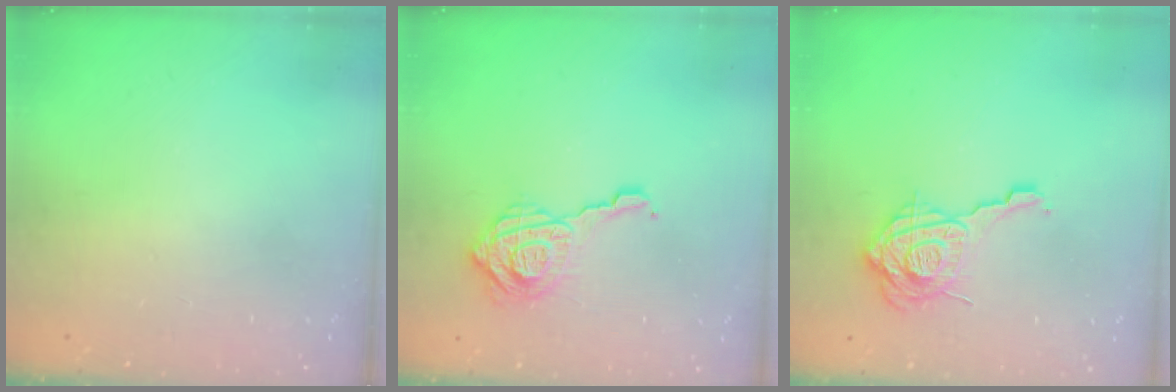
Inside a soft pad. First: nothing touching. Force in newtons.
{"total": 13.8, "press": 13.8, "slide": 1.3}
{"total": 15.6, "press": 15.6, "slide": 1.4}